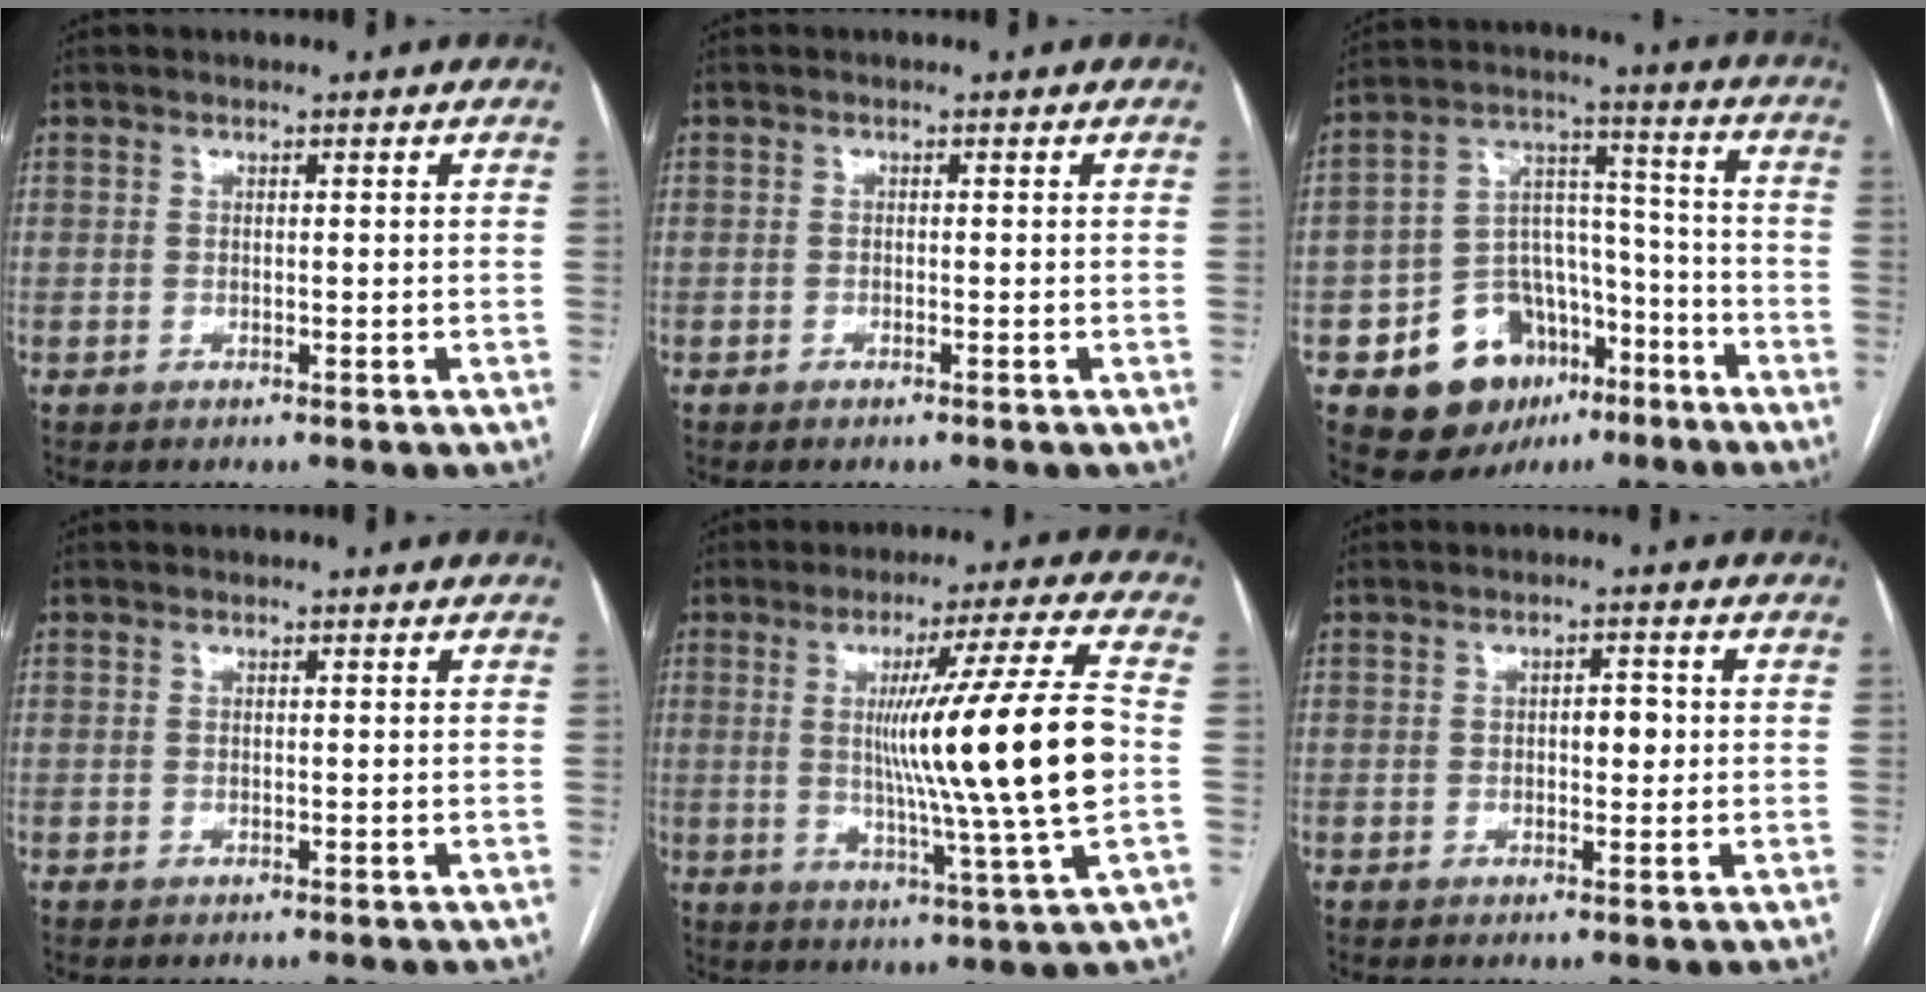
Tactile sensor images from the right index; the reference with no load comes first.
{"total": 0.6, "force": [-0.5, -0.1, 0.2], "torque": [-0.008, -0.001, -0.007]}
{"total": 14.8, "force": [-8.0, 10.6, 6.6], "torque": [-0.096, 0.059, -0.115]}
{"total": 0.0}
{"total": 17.2, "force": [0.5, -2.5, 17.0], "torque": [-0.272, -0.014, -0.001]}
{"total": 2.4, "force": [0.0, 1.1, 2.2], "torque": [-0.030, 0.006, 0.000]}